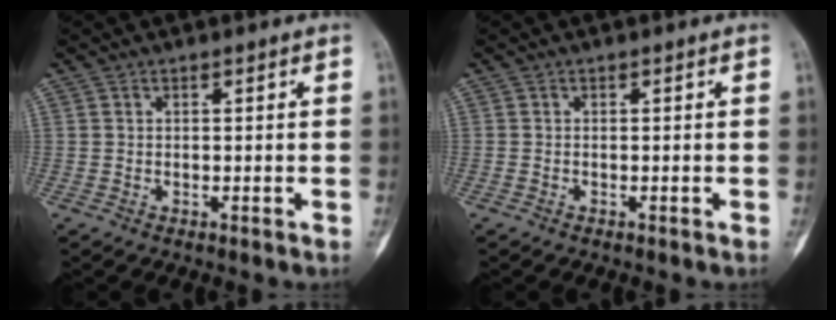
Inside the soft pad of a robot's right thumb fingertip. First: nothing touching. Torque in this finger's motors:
{"motor_torque": [-0.13, 0.01, 0.02, 0.07, -0.01]}